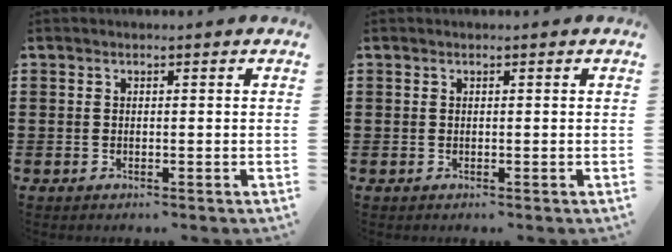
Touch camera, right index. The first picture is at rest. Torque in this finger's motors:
{"motor_torque": [-0.17, 0.45, 0.00, -0.01]}